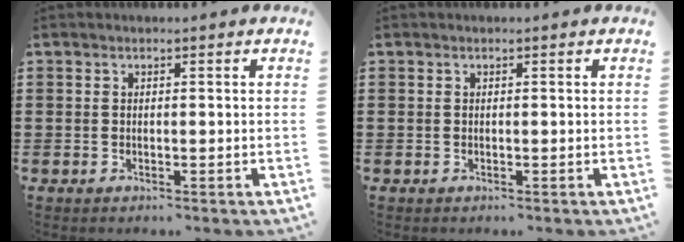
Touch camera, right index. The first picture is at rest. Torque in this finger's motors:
{"motor_torque": [0.01, -0.01, -0.01, 0.01]}